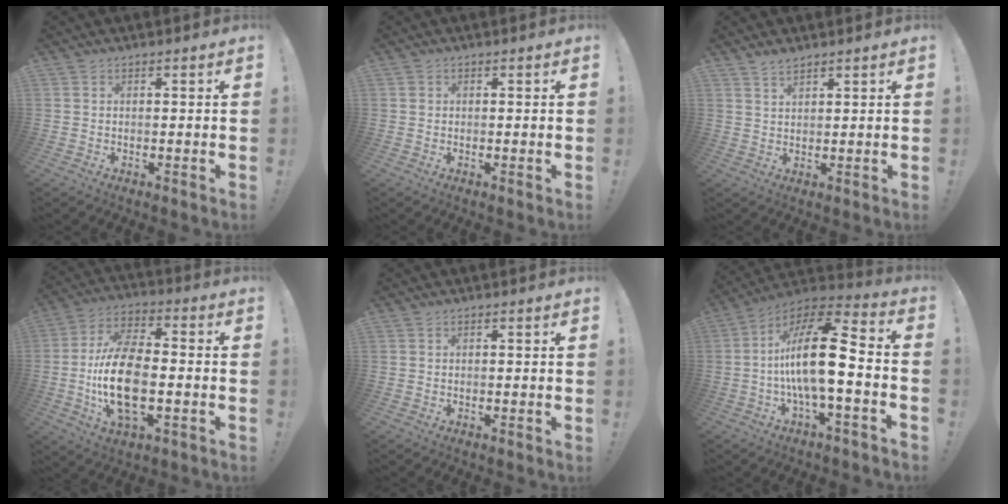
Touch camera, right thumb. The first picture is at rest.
{"total": 0.8, "force": [0.2, 0.7, 0.1], "torque": [0.004, 0.001, 0.003]}
{"total": 2.8, "force": [2.5, 0.6, 1.1], "torque": [-0.020, -0.017, 0.047]}
{"total": 18.0, "force": [-2.7, 9.5, 15.0], "torque": [-0.290, 0.005, -0.045]}
{"total": 0.0}
{"total": 21.3, "force": [-1.7, 6.9, 20.1], "torque": [-0.349, 0.013, -0.033]}